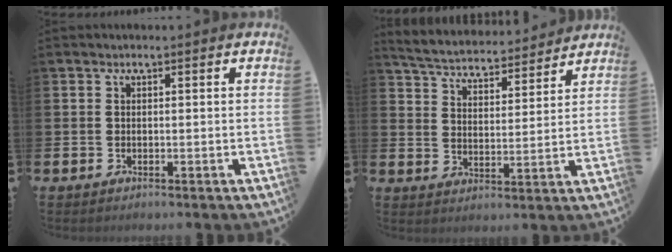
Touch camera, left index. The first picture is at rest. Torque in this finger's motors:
{"motor_torque": [1.00, -1.14, 0.62, 0.03]}